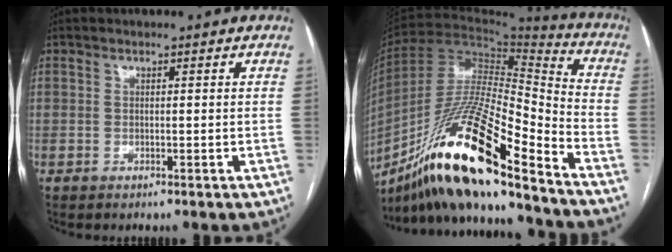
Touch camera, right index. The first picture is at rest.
{"total": 24.2, "force": [-16.2, 2.6, 17.7], "torque": [-0.322, -0.031, -0.294]}